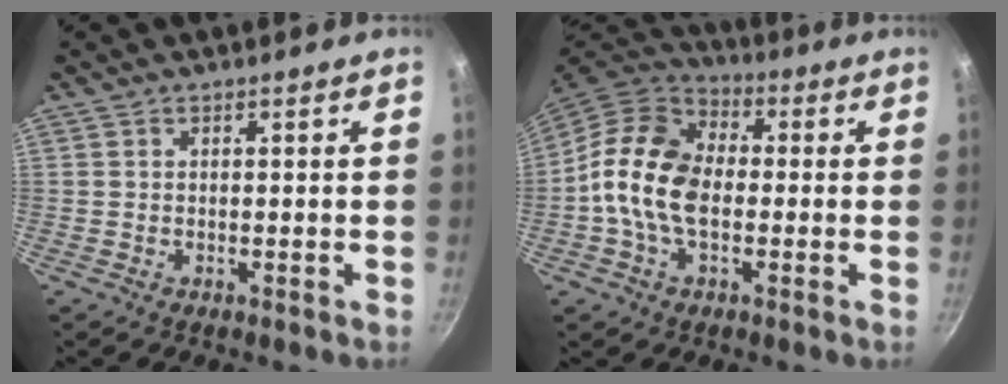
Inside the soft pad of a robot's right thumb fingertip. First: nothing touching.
{"total": 13.8, "force": [-1.1, 9.1, 10.3], "torque": [-0.167, 0.029, -0.042]}